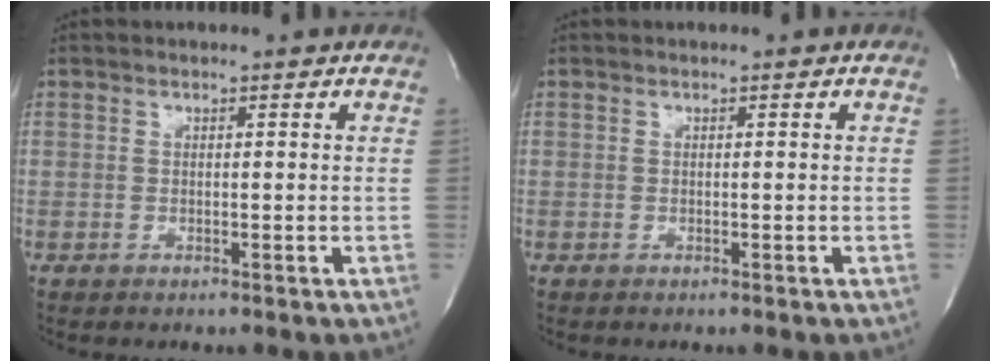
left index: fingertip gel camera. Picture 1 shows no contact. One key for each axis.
{"total": 0.0}